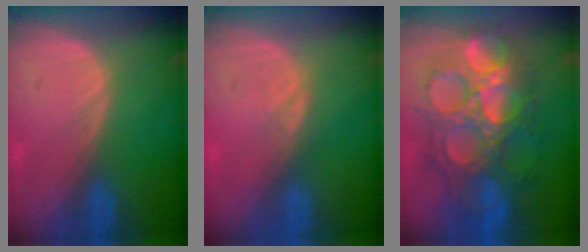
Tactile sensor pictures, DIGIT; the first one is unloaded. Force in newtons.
{"total": 1.4, "press": 1.4, "slide": 0.3}
{"total": 13.6, "press": 13.5, "slide": 1.5}